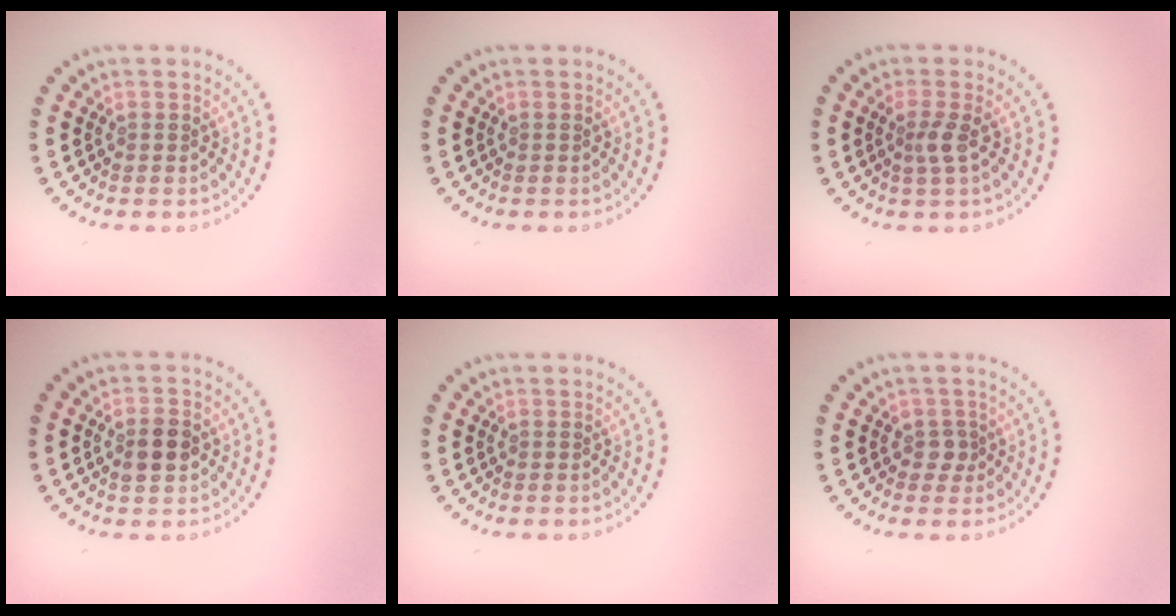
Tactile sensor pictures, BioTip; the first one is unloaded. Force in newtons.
{"total": 0.0}
{"total": 1.6, "press": 1.2, "slide": 1.0}
{"total": 2.8, "press": 2.8, "slide": 0.1}
{"total": 0.0}
{"total": 1.3, "press": 1.1, "slide": 0.8}